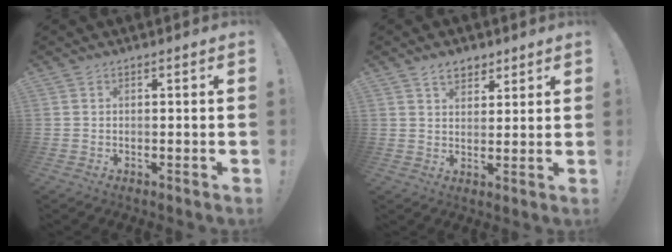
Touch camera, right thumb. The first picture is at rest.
{"total": 5.9, "force": [4.0, 3.6, 2.3], "torque": [-0.034, -0.015, 0.074]}